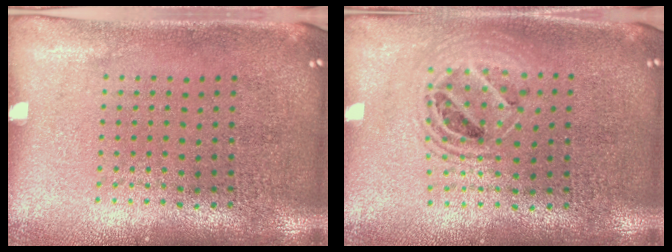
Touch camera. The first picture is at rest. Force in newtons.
{"total": 1.5, "press": 1.3, "slide": 0.8}